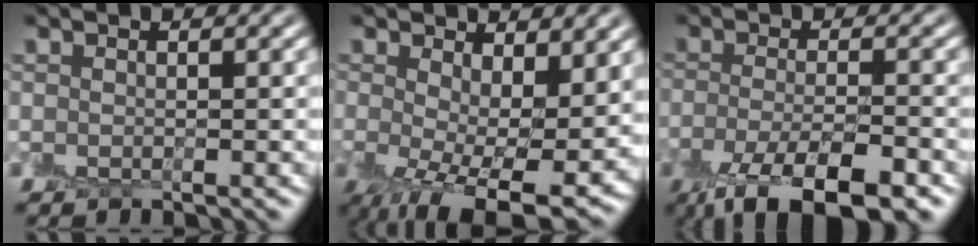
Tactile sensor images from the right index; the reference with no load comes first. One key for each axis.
{"total": 10.6, "fx": -1.1, "fy": 5.1, "fz": 9.2, "tx": -0.145, "ty": -0.040, "tz": 0.003}
{"total": 8.3, "fx": -5.4, "fy": 2.4, "fz": 5.9, "tx": -0.102, "ty": -0.019, "tz": -0.094}